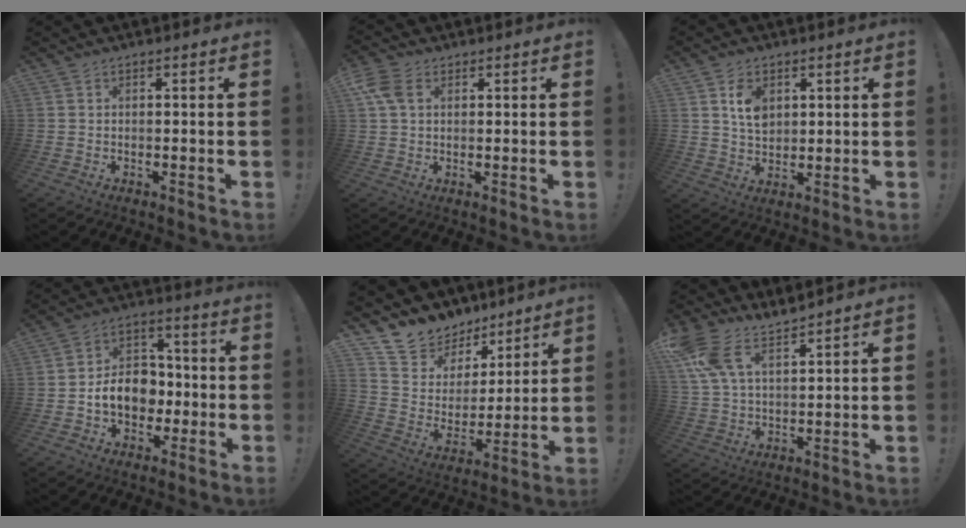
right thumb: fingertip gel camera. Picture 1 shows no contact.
{"total": 6.1, "force": [2.6, 4.1, 3.8], "torque": [-0.080, 0.000, 0.048]}
{"total": 7.5, "force": [3.0, 5.3, 4.3], "torque": [-0.064, -0.007, 0.055]}
{"total": 12.1, "force": [-2.6, 9.8, 6.7], "torque": [-0.107, 0.025, -0.041]}
{"total": 11.6, "force": [9.4, 6.7, 1.1], "torque": [-0.034, -0.077, 0.178]}
{"total": 11.1, "force": [8.6, 4.5, 5.4], "torque": [-0.120, -0.039, 0.170]}